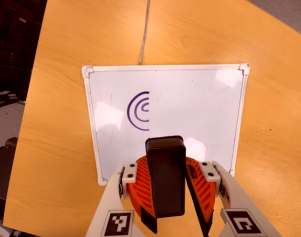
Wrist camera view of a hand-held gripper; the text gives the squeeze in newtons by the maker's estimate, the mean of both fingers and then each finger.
{"total": 8.5, "left": 9.6, "right": 7.5}